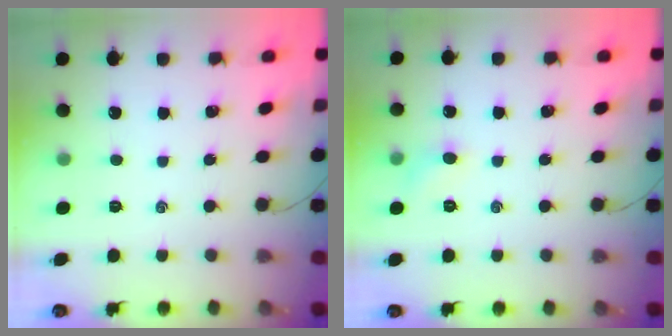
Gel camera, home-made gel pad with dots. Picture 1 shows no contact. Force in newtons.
{"total": 5.2, "press": 4.9, "slide": 1.6}